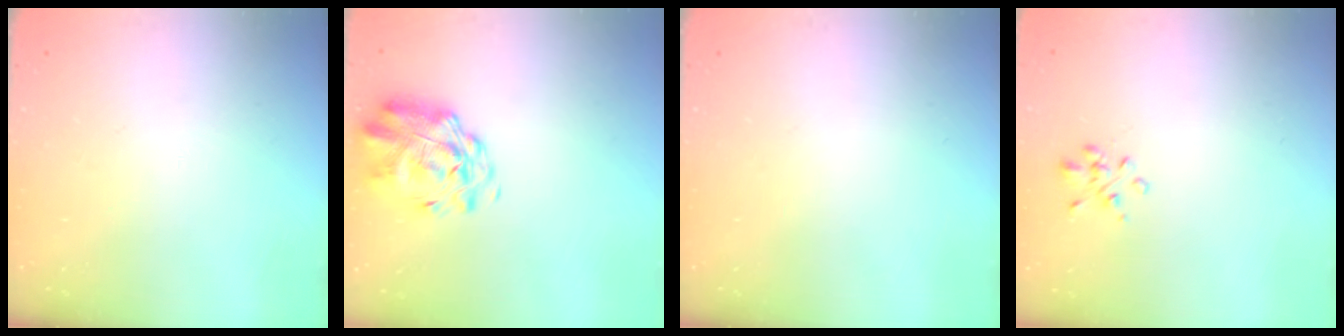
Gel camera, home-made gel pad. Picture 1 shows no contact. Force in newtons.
{"total": 3.2, "press": 2.7, "slide": 1.7}
{"total": 0.0}
{"total": 1.4, "press": 1.3, "slide": 0.6}